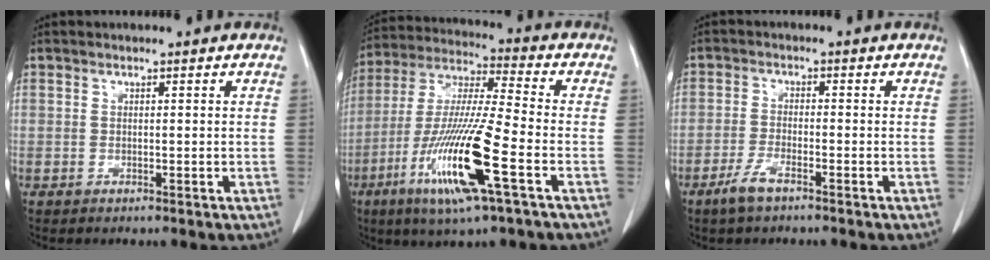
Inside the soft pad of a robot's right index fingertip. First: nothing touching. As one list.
[{"total": 17.5, "force": [-6.5, 0.6, 16.2], "torque": [-0.336, -0.025, -0.125]}, {"total": 3.7, "force": [-2.6, 0.7, 2.5], "torque": [-0.057, -0.004, -0.050]}]